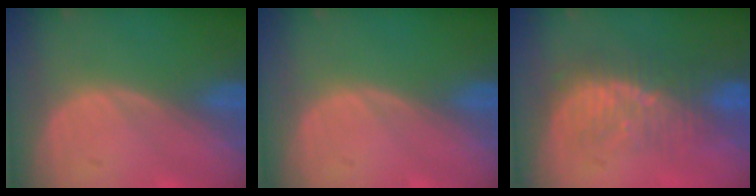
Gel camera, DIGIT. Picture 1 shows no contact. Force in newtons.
{"total": 0.0}
{"total": 7.9, "press": 7.5, "slide": 2.5}